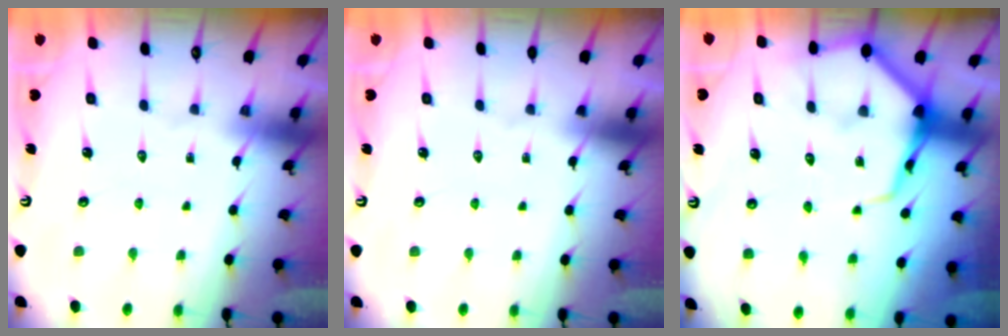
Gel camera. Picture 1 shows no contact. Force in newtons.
{"total": 0.0}
{"total": 8.0, "press": 8.0, "slide": 0.9}